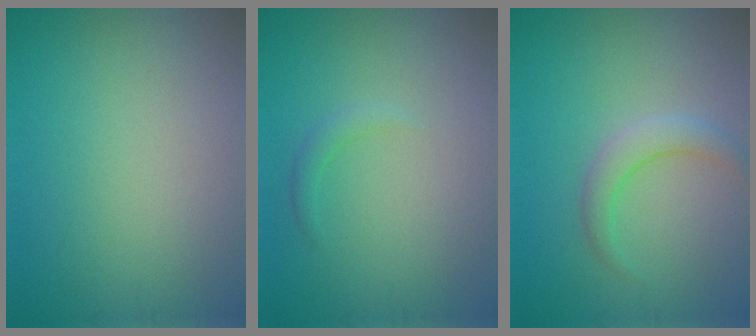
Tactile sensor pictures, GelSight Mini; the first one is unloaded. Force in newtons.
{"total": 1.0, "press": 1.0, "slide": 0.1}
{"total": 2.4, "press": 2.4, "slide": 0.1}